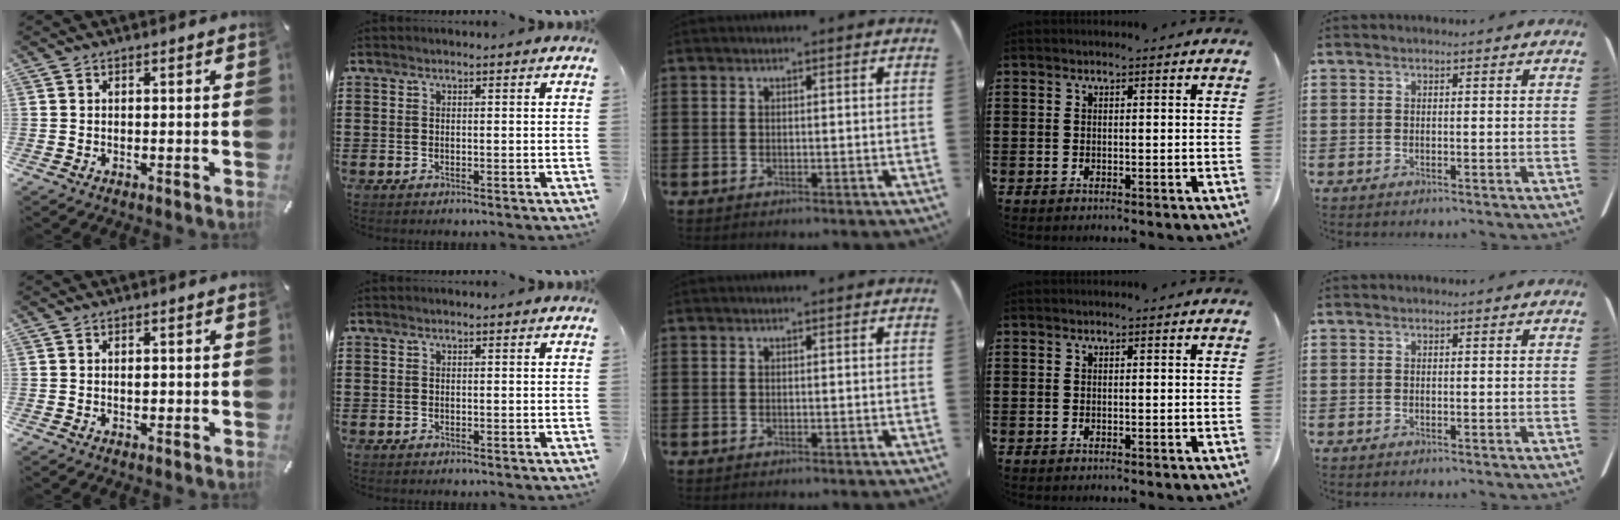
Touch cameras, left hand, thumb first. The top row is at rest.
{"thumb": {"total": 1.2, "force": [-0.1, 0.8, 1.0], "torque": [-0.021, 0.000, -0.001]}}